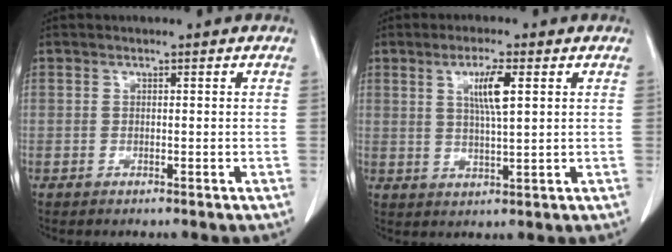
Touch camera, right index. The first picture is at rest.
{"total": 5.3, "force": [1.8, 0.3, 5.0], "torque": [-0.091, -0.002, 0.033]}